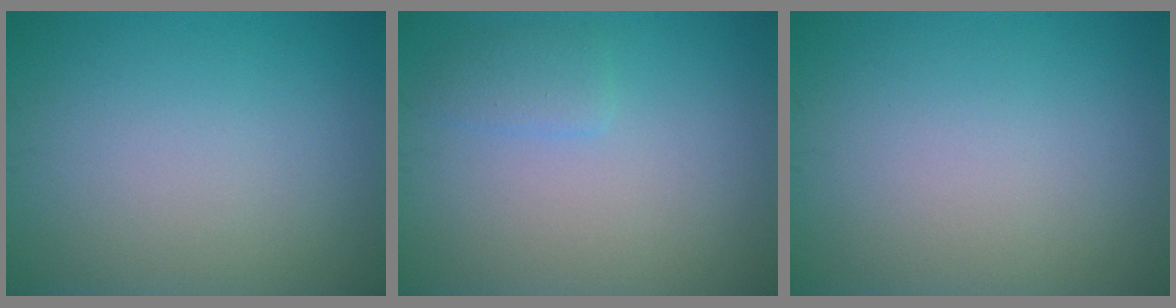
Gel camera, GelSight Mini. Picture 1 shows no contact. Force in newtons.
{"total": 1.5, "press": 1.5, "slide": 0.1}
{"total": 0.0}